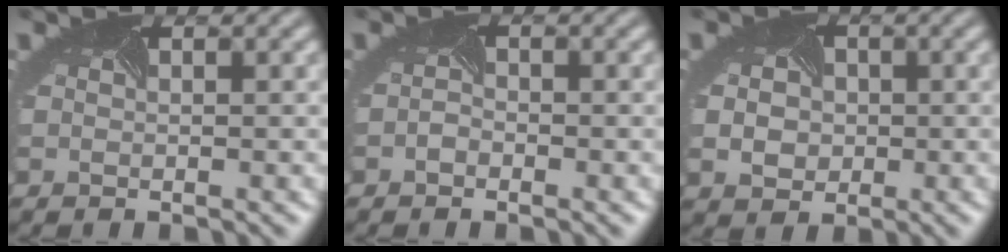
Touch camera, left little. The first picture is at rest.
{"total": 0.6, "force": [-0.6, 0.1, 0.1], "torque": [-0.010, -0.003, -0.013]}
{"total": 6.1, "force": [0.4, 4.7, 3.9], "torque": [-0.054, 0.009, -0.009]}